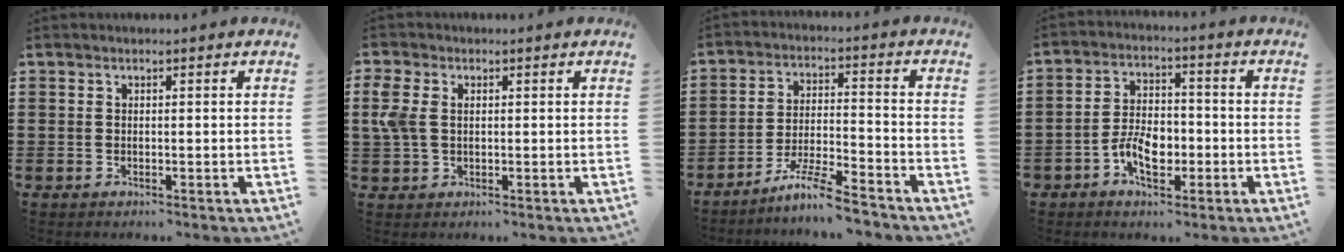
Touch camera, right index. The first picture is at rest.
{"total": 3.8, "force": [1.0, 2.4, 2.7], "torque": [-0.082, 0.001, 0.010]}
{"total": 7.1, "force": [-6.2, 0.1, 3.5], "torque": [-0.078, -0.006, -0.120]}
{"total": 6.1, "force": [-2.3, 3.9, 4.1], "torque": [-0.078, 0.004, -0.046]}